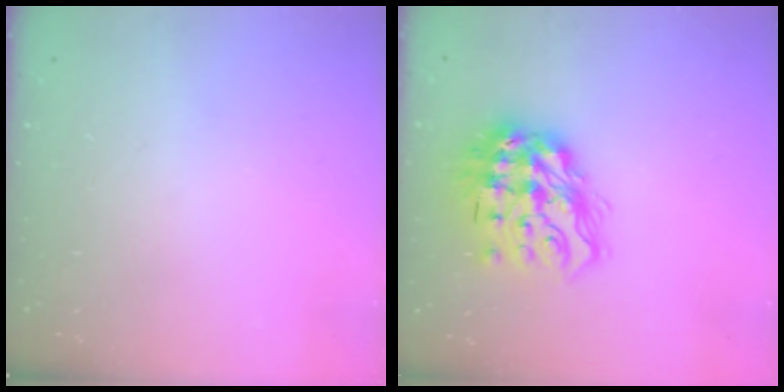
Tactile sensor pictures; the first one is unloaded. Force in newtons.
{"total": 17.4, "press": 17.4, "slide": 1.5}